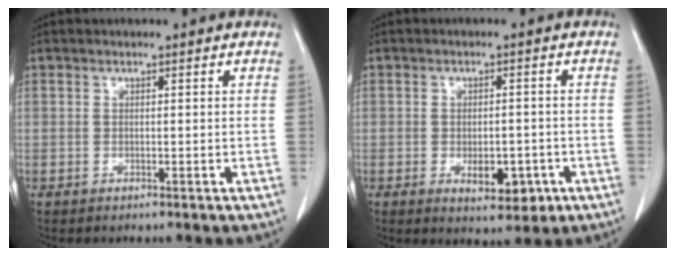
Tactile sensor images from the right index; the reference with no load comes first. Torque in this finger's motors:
{"motor_torque": [0.23, -0.13, 0.11, 0.04]}